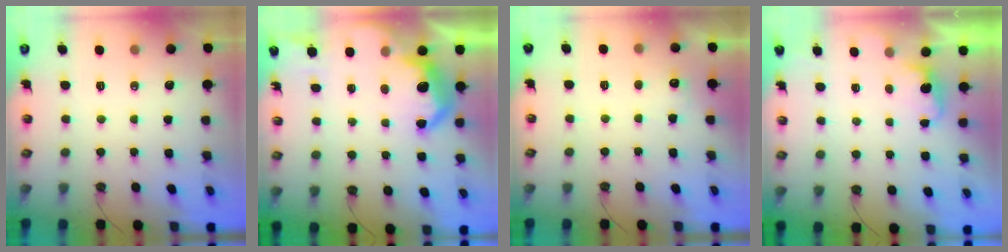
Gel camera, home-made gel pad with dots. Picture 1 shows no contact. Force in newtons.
{"total": 10.7, "press": 10.7, "slide": 0.7}
{"total": 5.5, "press": 5.4, "slide": 0.7}
{"total": 1.2, "press": 1.0, "slide": 0.8}